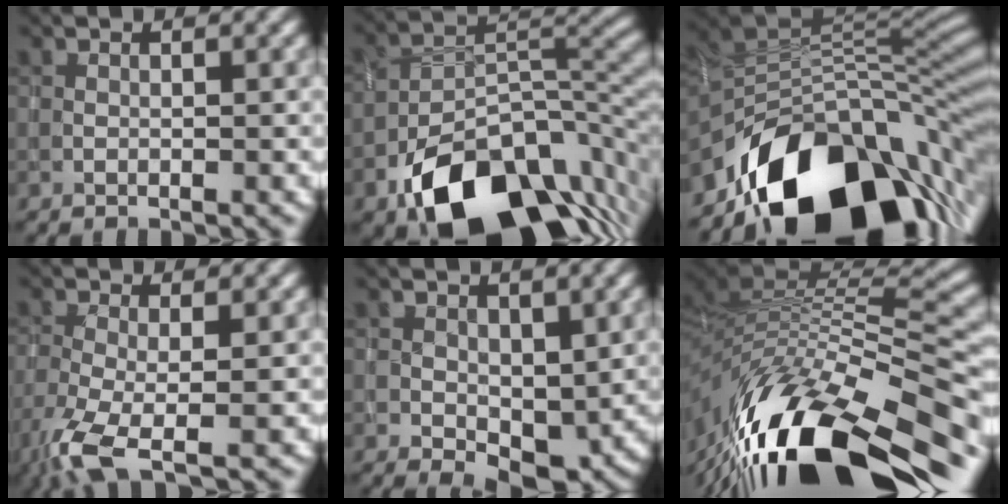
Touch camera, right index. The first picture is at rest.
{"total": 13.2, "force": [-7.7, 7.1, 8.0], "torque": [-0.122, -0.009, -0.138]}
{"total": 15.7, "force": [-8.3, 8.5, 10.3], "torque": [-0.166, 0.002, -0.131]}
{"total": 6.0, "force": [-3.5, 1.7, 4.5], "torque": [-0.107, -0.020, -0.076]}
{"total": 3.6, "force": [0.1, 2.4, 2.6], "torque": [-0.037, -0.011, 0.004]}
{"total": 16.4, "force": [-8.9, 6.2, 12.3], "torque": [-0.222, -0.021, -0.130]}